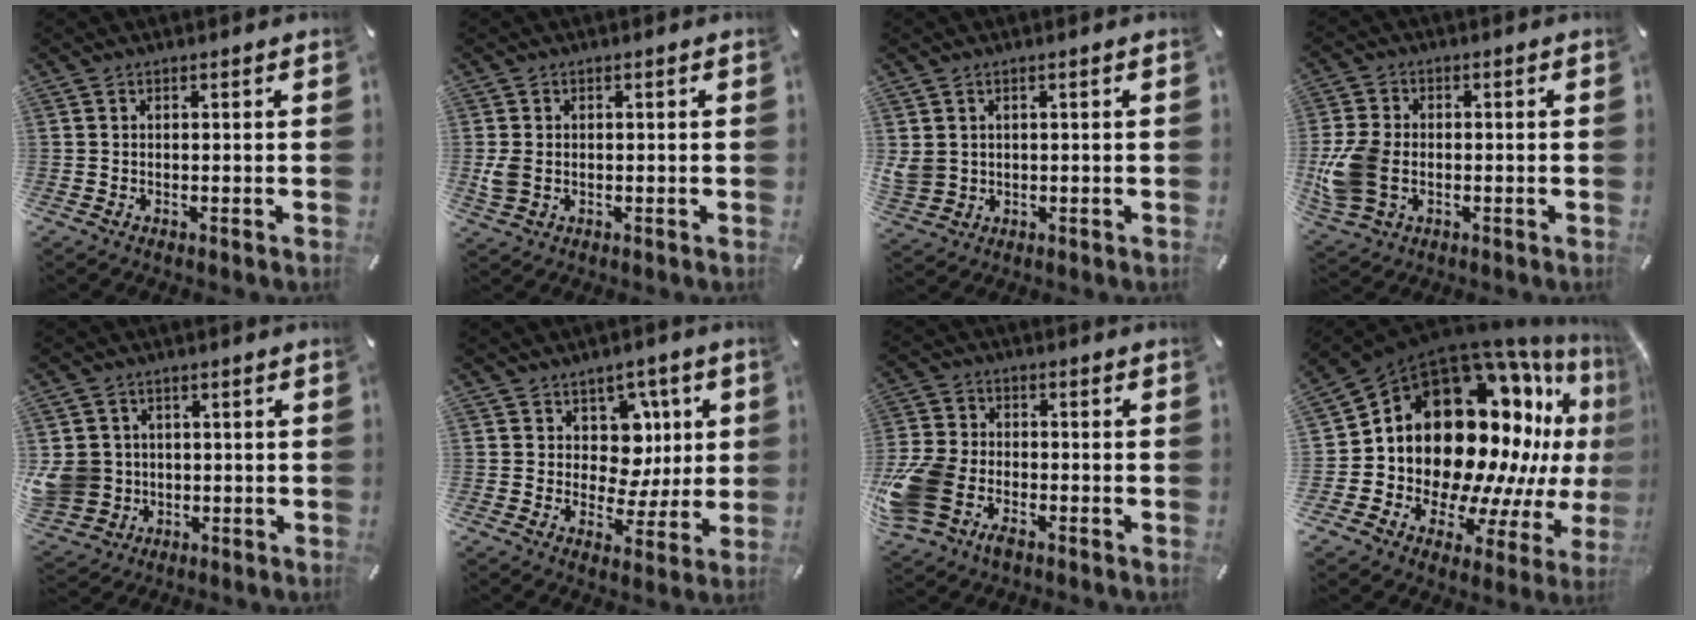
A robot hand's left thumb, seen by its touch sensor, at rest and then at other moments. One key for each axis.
{"total": 3.7, "fx": -0.3, "fy": 2.8, "fz": 2.3, "tx": -0.038, "ty": 0.002, "tz": -0.007}
{"total": 4.0, "fx": 1.0, "fy": 3.8, "fz": 0.9, "tx": -0.039, "ty": 0.001, "tz": 0.018}
{"total": 11.4, "fx": -1.9, "fy": 8.6, "fz": 7.2, "tx": -0.169, "ty": 0.010, "tz": -0.031}
{"total": 8.5, "fx": 0.2, "fy": 8.2, "fz": 2.2, "tx": -0.076, "ty": 0.003, "tz": 0.007}
{"total": 10.1, "fx": 2.9, "fy": 8.7, "fz": 4.3, "tx": -0.048, "ty": -0.017, "tz": 0.054}
{"total": 12.3, "fx": -5.8, "fy": 8.7, "fz": 6.4, "tx": -0.138, "ty": 0.038, "tz": -0.102}
{"total": 25.7, "fx": 8.0, "fy": 17.8, "fz": 16.8, "tx": -0.248, "ty": -0.120, "tz": 0.183}